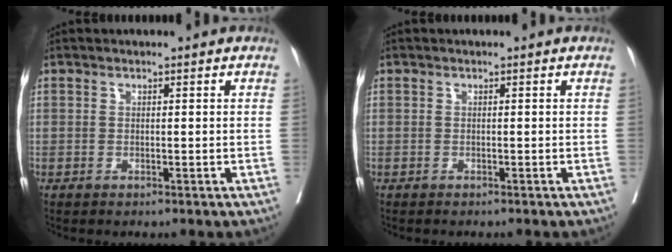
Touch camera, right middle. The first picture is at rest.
{"total": 0.8, "force": [-0.7, 0.2, 0.2], "torque": [-0.007, -0.002, -0.012]}